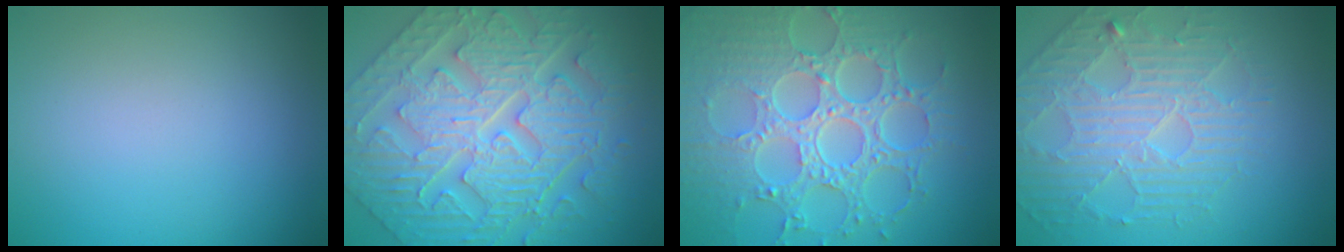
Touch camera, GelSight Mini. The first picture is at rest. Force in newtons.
{"total": 9.2, "press": 7.5, "slide": 5.4}
{"total": 8.9, "press": 6.5, "slide": 6.1}
{"total": 4.2, "press": 4.2, "slide": 0.3}